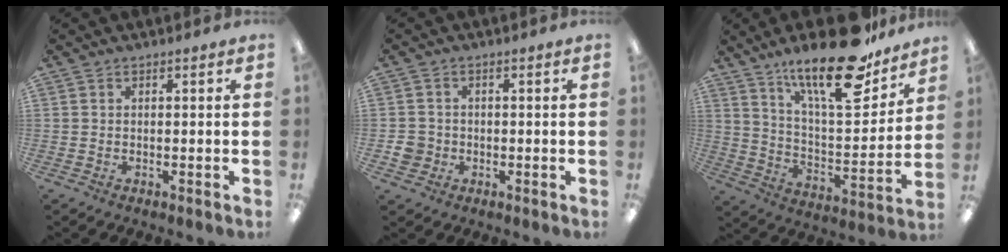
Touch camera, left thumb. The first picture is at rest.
{"total": 4.0, "force": [-0.8, 3.7, 1.1], "torque": [-0.017, 0.002, -0.017]}
{"total": 23.2, "force": [16.3, 7.2, 14.8], "torque": [-0.233, -0.102, 0.270]}